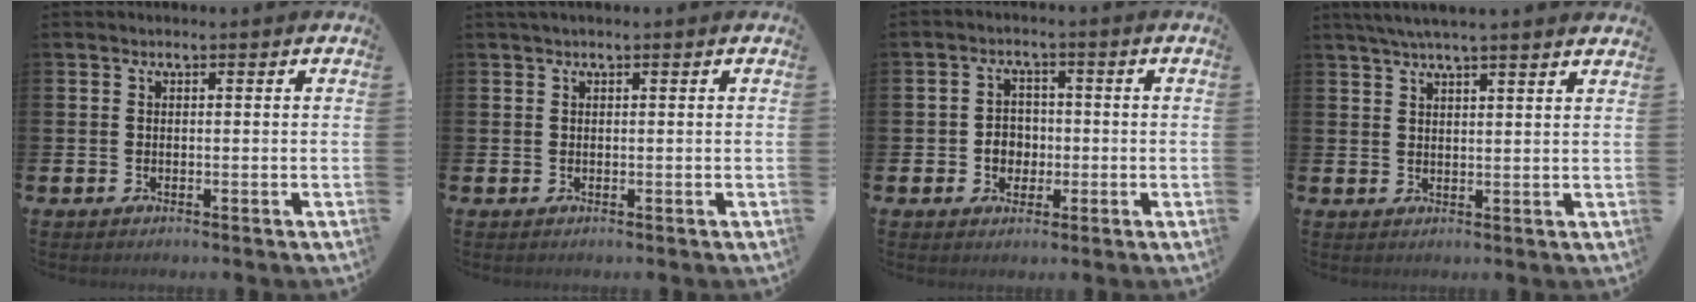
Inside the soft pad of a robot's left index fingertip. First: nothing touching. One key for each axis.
{"total": 0.6, "fx": 0.4, "fy": 0.0, "fz": 0.4, "tx": -0.010, "ty": 0.003, "tz": 0.007}
{"total": 3.2, "fx": -0.6, "fy": 2.9, "fz": 1.3, "tx": -0.013, "ty": -0.002, "tz": -0.021}
{"total": 4.2, "fx": 3.9, "fy": -0.4, "fz": 1.4, "tx": -0.044, "ty": -0.004, "tz": 0.072}